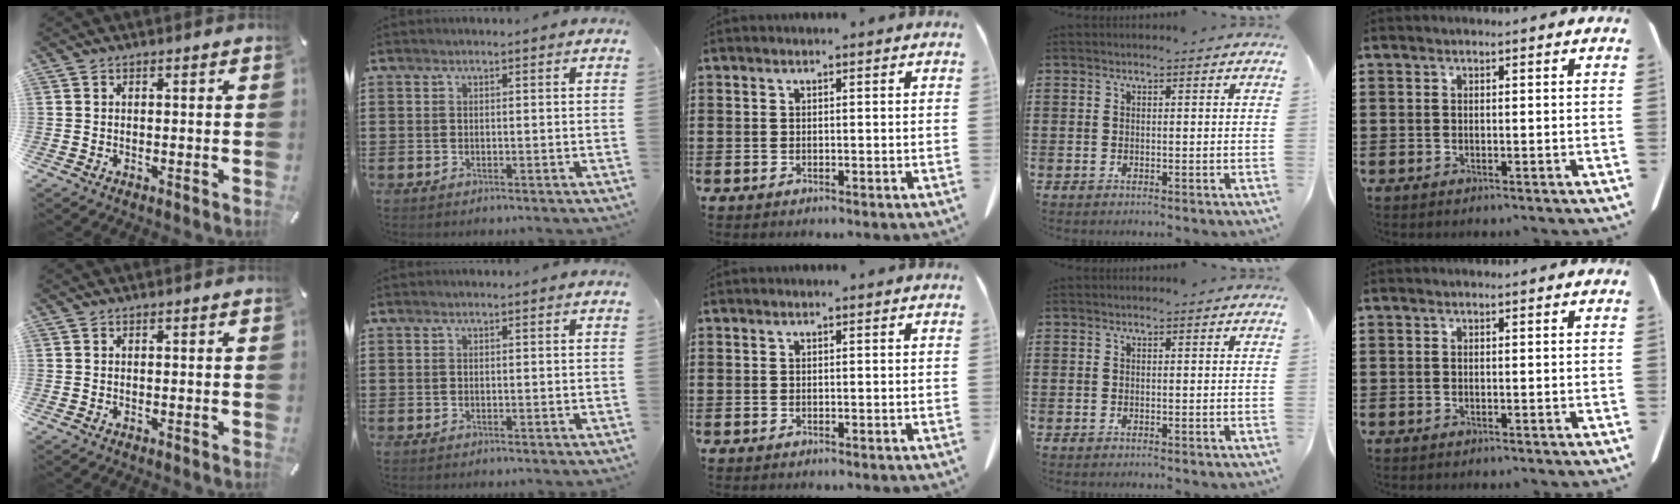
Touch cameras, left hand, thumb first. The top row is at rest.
{}